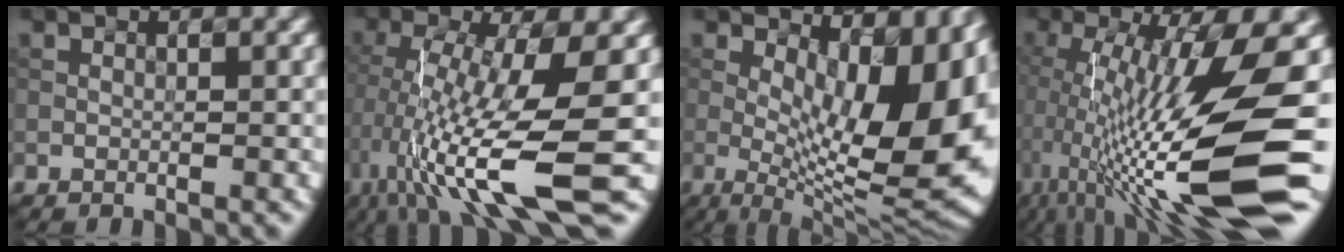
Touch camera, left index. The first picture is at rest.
{"total": 12.2, "force": [-3.8, 2.7, 11.3], "torque": [-0.221, -0.009, -0.059]}
{"total": 13.9, "force": [2.0, 5.7, 12.5], "torque": [-0.152, -0.017, 0.040]}
{"total": 15.3, "force": [-1.7, 3.2, 14.9], "torque": [-0.258, 0.004, -0.018]}